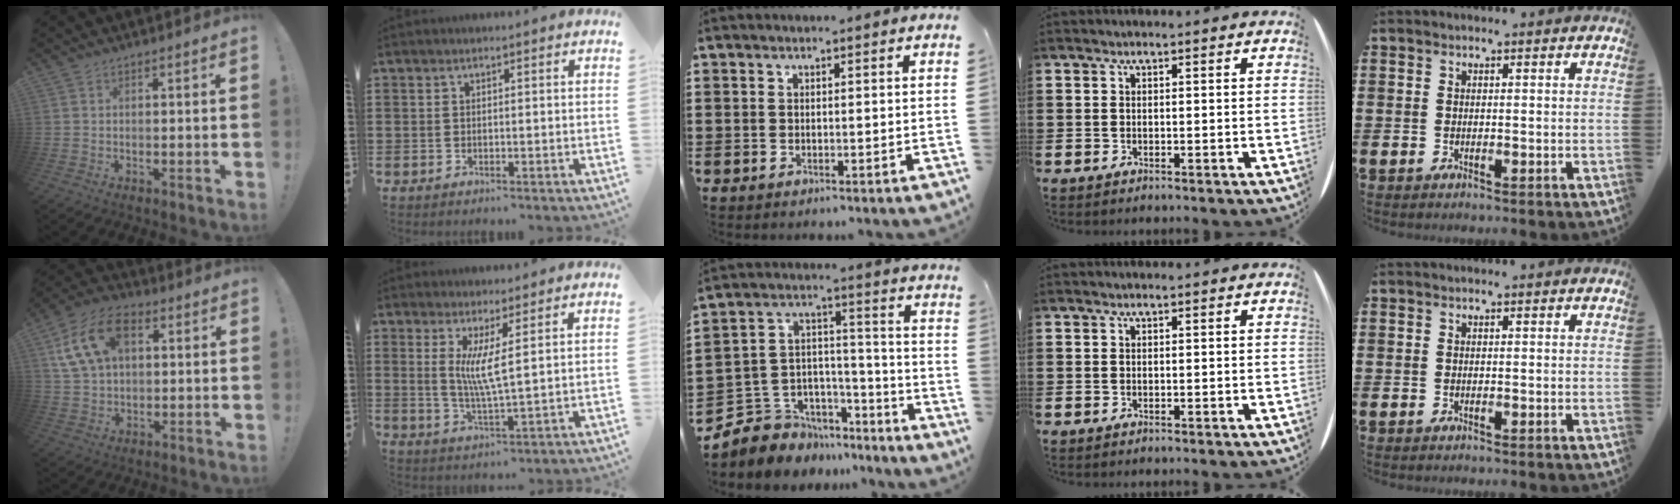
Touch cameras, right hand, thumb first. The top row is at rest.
{"thumb": {"total": 15.4, "force": [5.3, 10.3, 10.1], "torque": [-0.186, -0.005, 0.103]}, "index": {"total": 5.3, "force": [1.9, 0.1, 5.0], "torque": [-0.102, -0.008, 0.032]}, "middle": {"total": 6.6, "force": [-4.6, 4.6, -0.4], "torque": [-0.018, 0.002, -0.087]}}